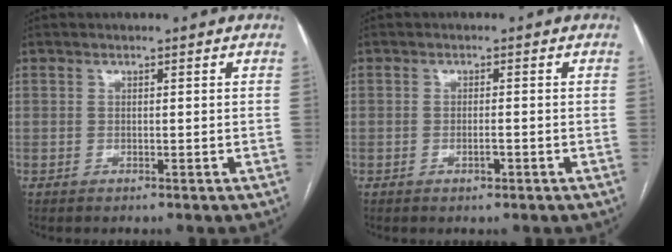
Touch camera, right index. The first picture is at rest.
{"total": 1.4, "force": [-0.7, 0.4, 1.2], "torque": [-0.022, -0.001, -0.009]}